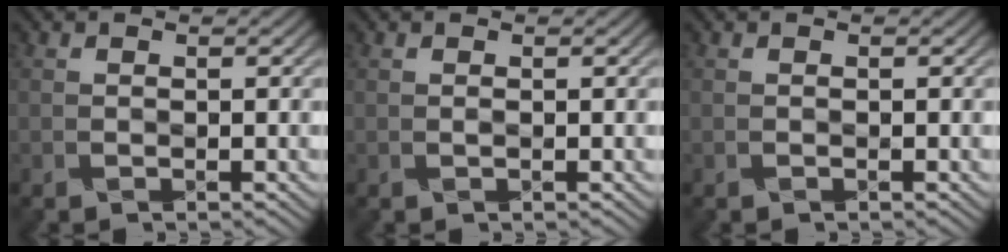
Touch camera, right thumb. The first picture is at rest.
{"total": 0.0}
{"total": 0.0}